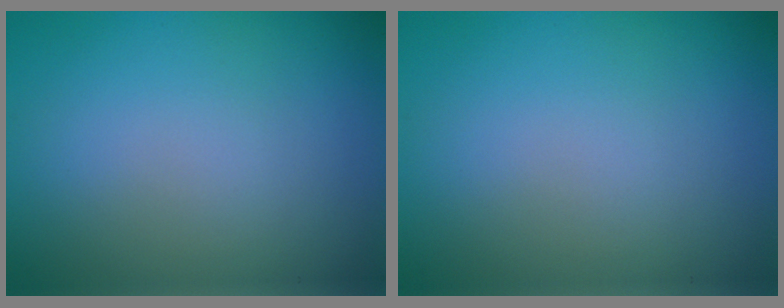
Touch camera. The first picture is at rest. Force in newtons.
{"total": 0.0}